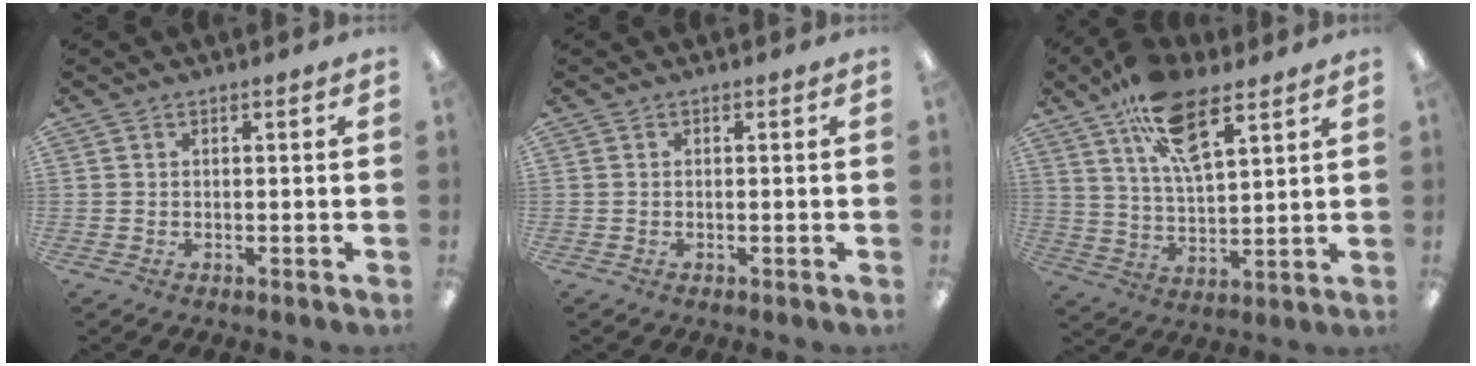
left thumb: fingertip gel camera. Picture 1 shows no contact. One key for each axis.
{"total": 0.0}
{"total": 14.5, "fx": 9.1, "fy": 6.0, "fz": 9.5, "tx": -0.168, "ty": -0.029, "tz": 0.161}